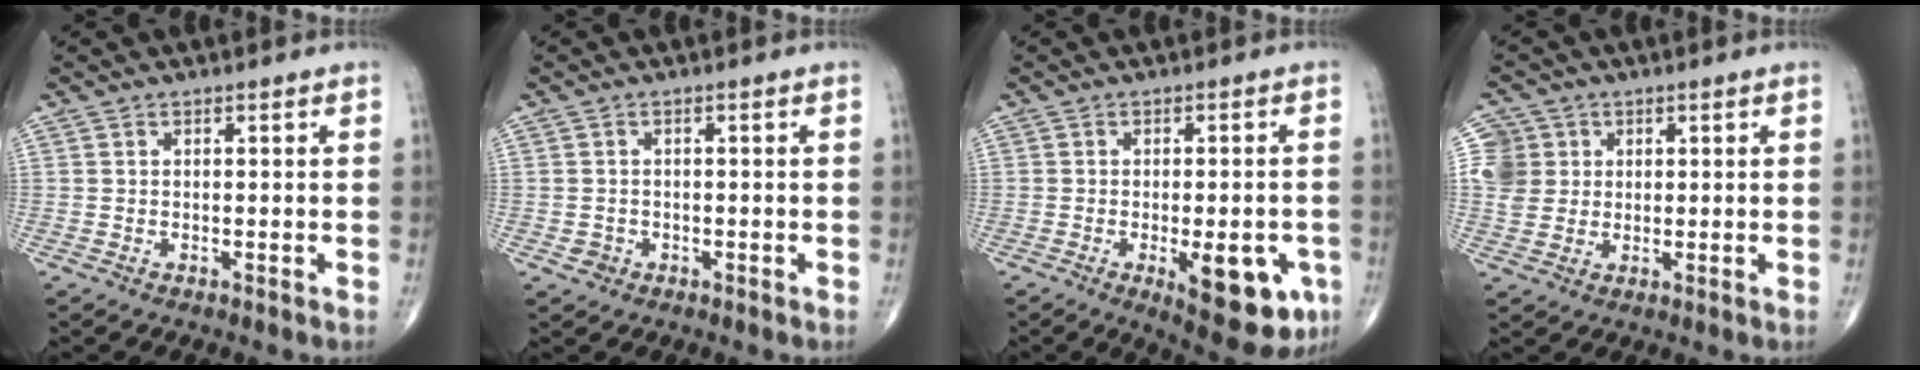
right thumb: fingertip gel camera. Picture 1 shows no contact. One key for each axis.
{"total": 1.5, "fx": -0.6, "fy": 1.3, "fz": 0.2, "tx": 0.002, "ty": 0.007, "tz": -0.009}
{"total": 12.9, "fx": -4.6, "fy": 5.0, "fz": 11.0, "tx": -0.119, "ty": 0.001, "tz": -0.047}
{"total": 6.4, "fx": 1.5, "fy": 6.0, "fz": 1.5, "tx": -0.008, "ty": 0.004, "tz": 0.028}